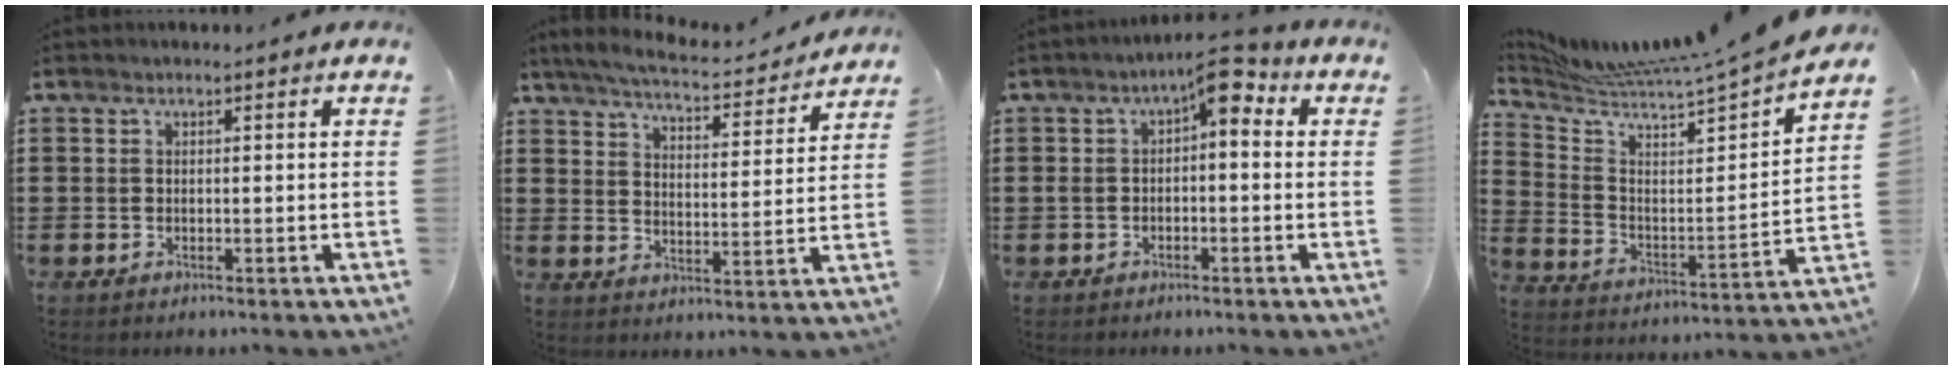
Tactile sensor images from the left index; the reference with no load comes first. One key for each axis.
{"total": 5.0, "fx": 4.8, "fy": 0.0, "fz": 1.4, "tx": -0.053, "ty": -0.033, "tz": 0.078}
{"total": 5.3, "fx": 1.1, "fy": 2.4, "fz": 4.6, "tx": -0.079, "ty": 0.002, "tz": 0.010}
{"total": 5.1, "fx": 4.9, "fy": -0.8, "fz": 1.4, "tx": -0.057, "ty": -0.060, "tz": 0.075}